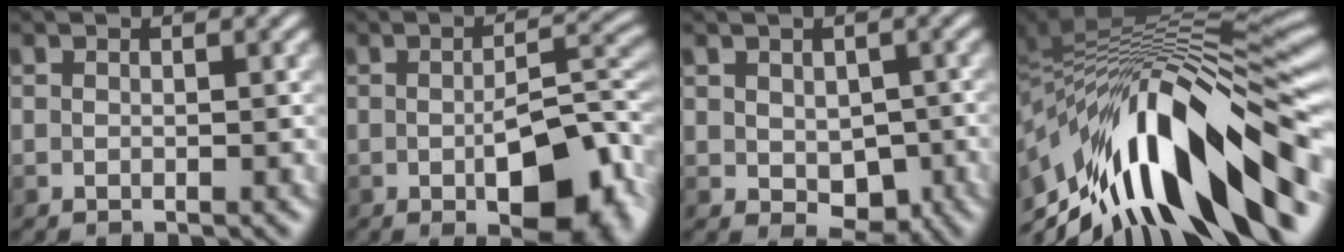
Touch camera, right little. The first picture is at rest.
{"total": 8.2, "force": [-3.1, 2.9, 7.1], "torque": [-0.108, -0.007, -0.044]}
{"total": 2.4, "force": [-0.3, 1.8, 1.5], "torque": [-0.024, -0.005, 0.001]}
{"total": 13.6, "force": [-6.4, 4.7, 11.1], "torque": [-0.187, 0.025, -0.103]}